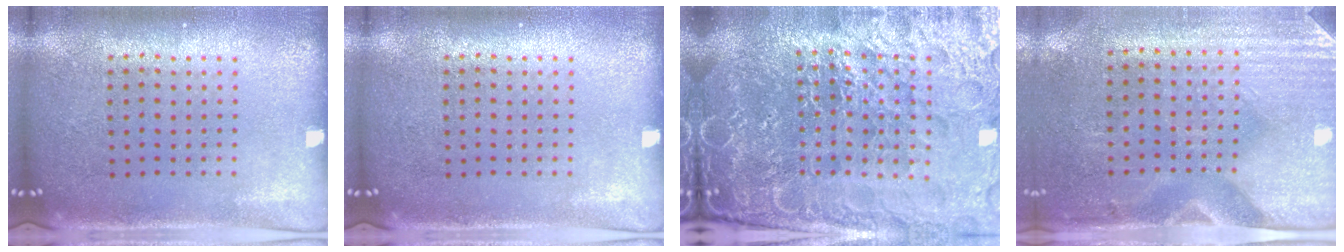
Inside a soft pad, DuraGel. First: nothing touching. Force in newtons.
{"total": 0.0}
{"total": 6.6, "press": 5.9, "slide": 3.0}
{"total": 3.0, "press": 2.6, "slide": 1.5}